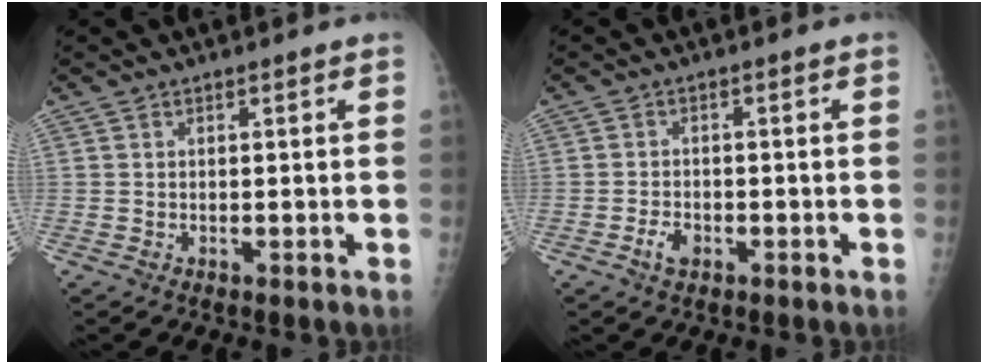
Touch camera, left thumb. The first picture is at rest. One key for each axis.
{"total": 2.7, "fx": -1.4, "fy": 1.7, "fz": 1.6, "tx": -0.028, "ty": 0.009, "tz": -0.023}